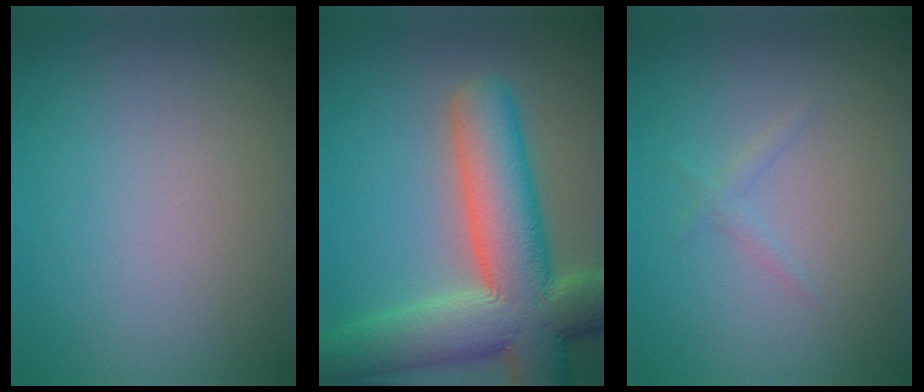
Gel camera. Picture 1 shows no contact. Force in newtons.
{"total": 11.8, "press": 11.8, "slide": 0.9}
{"total": 0.9, "press": 0.9, "slide": 0.1}